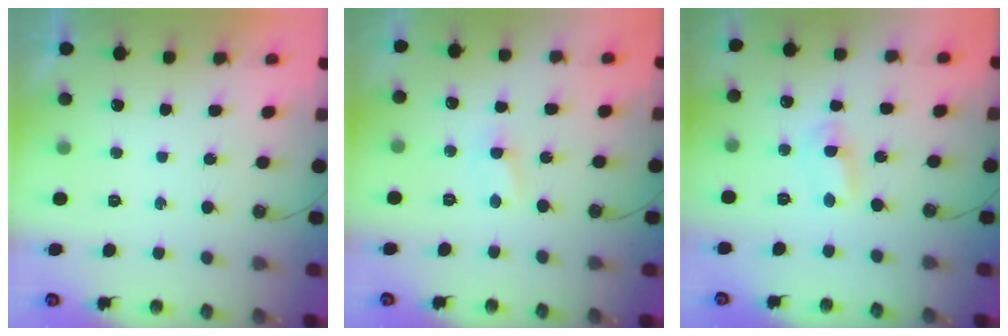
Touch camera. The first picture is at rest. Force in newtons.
{"total": 2.8, "press": 2.8, "slide": 0.3}
{"total": 1.5, "press": 1.5, "slide": 0.2}